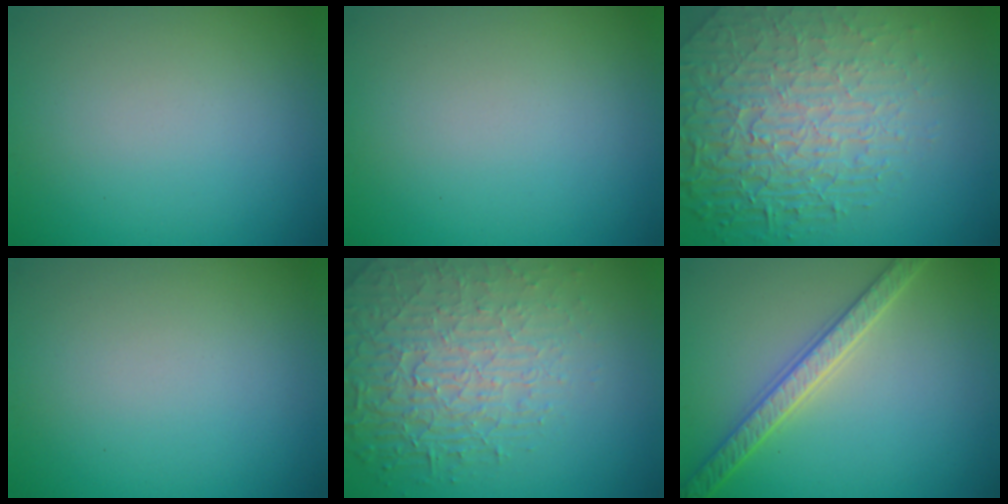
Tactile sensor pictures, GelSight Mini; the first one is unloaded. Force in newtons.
{"total": 0.0}
{"total": 8.3, "press": 6.0, "slide": 5.7}
{"total": 0.0}
{"total": 4.9, "press": 4.4, "slide": 2.1}
{"total": 3.6, "press": 3.6, "slide": 0.8}